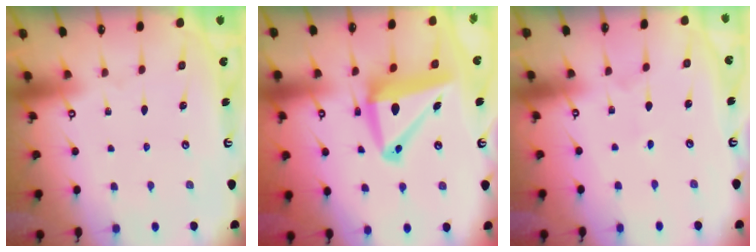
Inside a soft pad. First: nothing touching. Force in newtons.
{"total": 13.7, "press": 13.5, "slide": 2.4}
{"total": 1.7, "press": 1.7, "slide": 0.1}